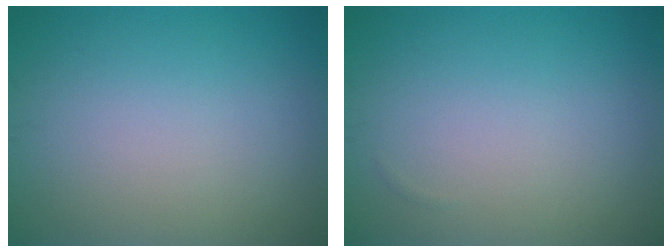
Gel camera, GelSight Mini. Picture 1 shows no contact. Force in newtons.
{"total": 0.0}